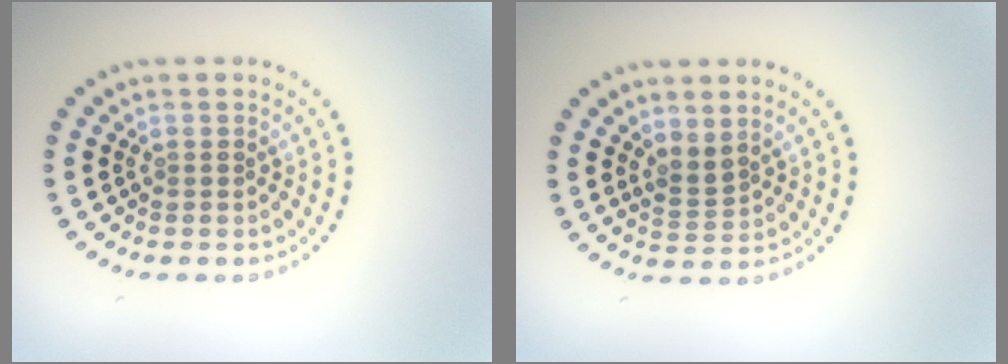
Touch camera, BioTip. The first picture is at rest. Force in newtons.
{"total": 1.8, "press": 1.3, "slide": 1.2}